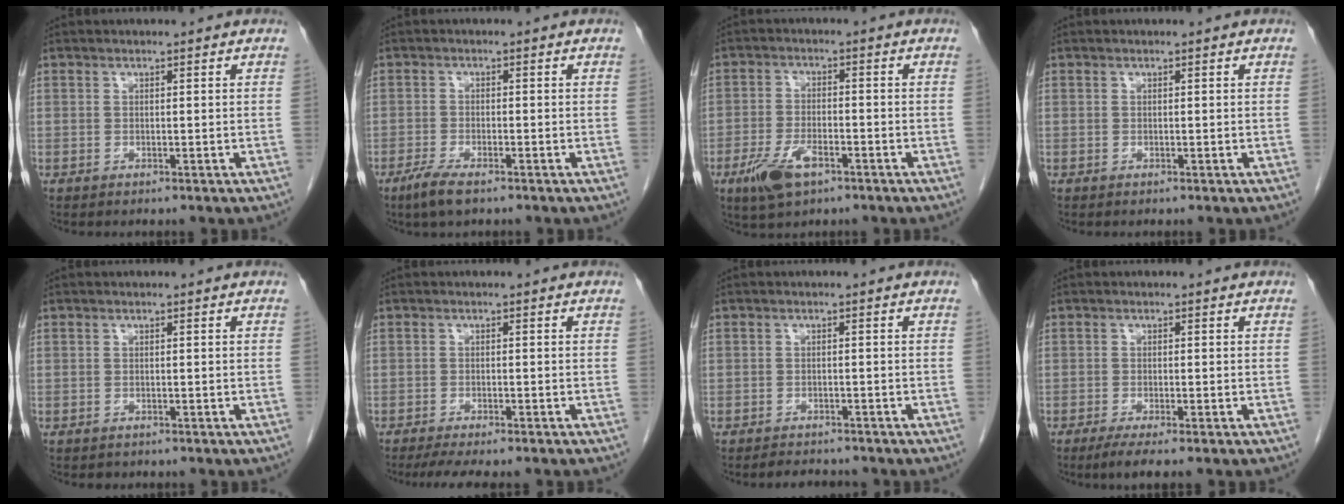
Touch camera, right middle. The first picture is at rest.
{"total": 4.0, "force": [-2.7, 0.9, 2.8], "torque": [-0.064, -0.008, -0.050]}
{"total": 6.5, "force": [-3.6, 2.6, 4.7], "torque": [-0.099, -0.007, -0.062]}
{"total": 0.0}
{"total": 0.7, "force": [-0.5, 0.4, 0.0], "torque": [-0.010, 0.001, -0.008]}
{"total": 6.1, "force": [-5.0, 0.7, 3.3], "torque": [-0.045, -0.011, -0.076]}
{"total": 2.8, "force": [-2.6, 1.0, 0.4], "torque": [-0.011, -0.005, -0.039]}
{"total": 3.4, "force": [-2.4, 0.0, 2.4], "torque": [-0.043, -0.010, -0.041]}